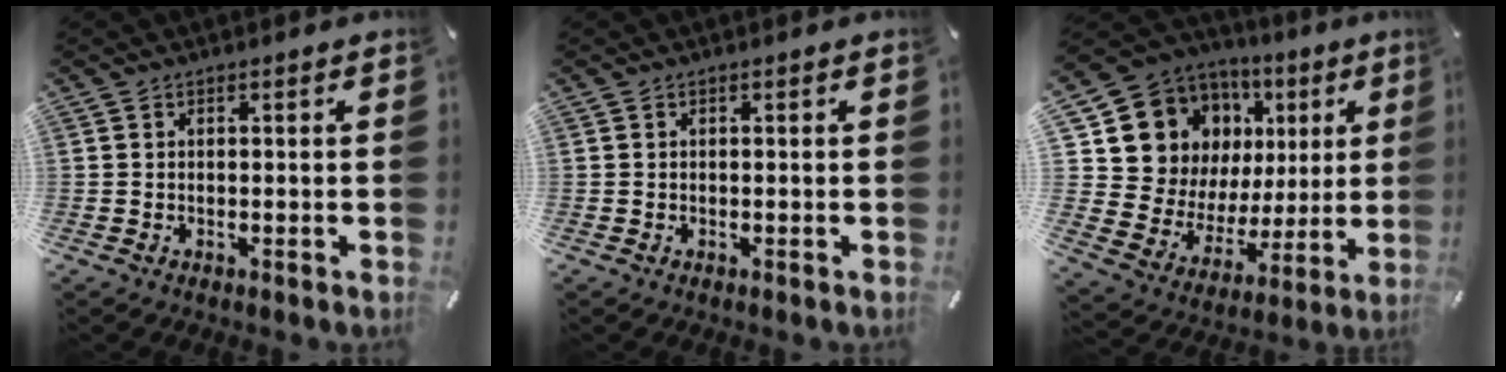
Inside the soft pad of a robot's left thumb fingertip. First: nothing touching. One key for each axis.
{"total": 0.0}
{"total": 14.3, "fx": 6.8, "fy": 12.0, "fz": 3.8, "tx": -0.076, "ty": -0.057, "tz": 0.146}